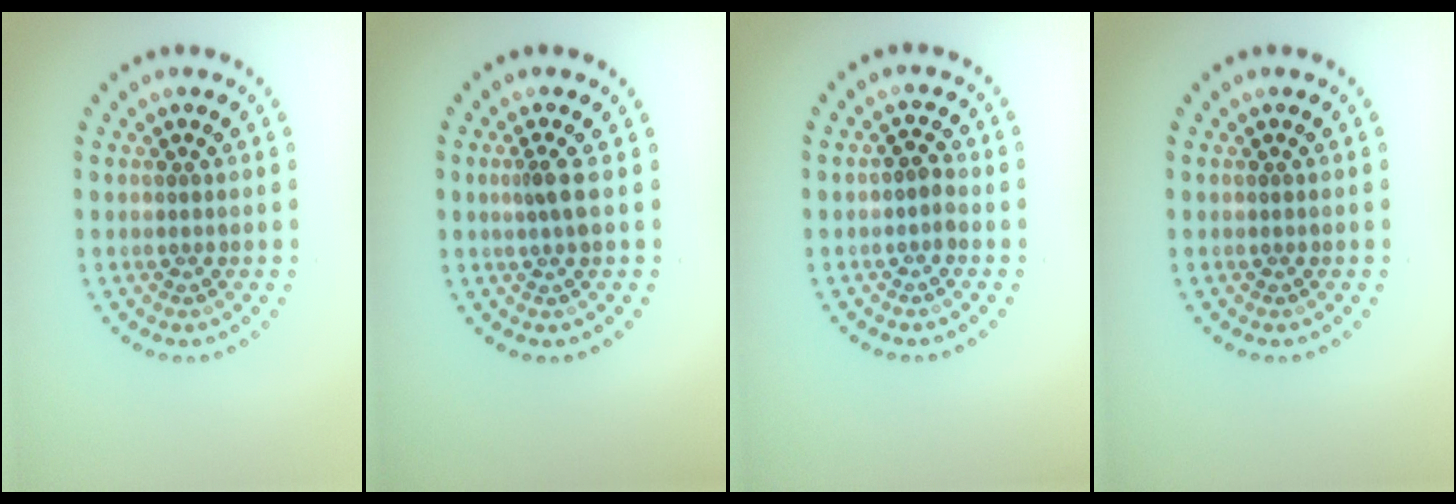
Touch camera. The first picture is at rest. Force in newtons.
{"total": 1.3, "press": 0.8, "slide": 1.0}
{"total": 1.0, "press": 0.9, "slide": 0.4}
{"total": 0.0}